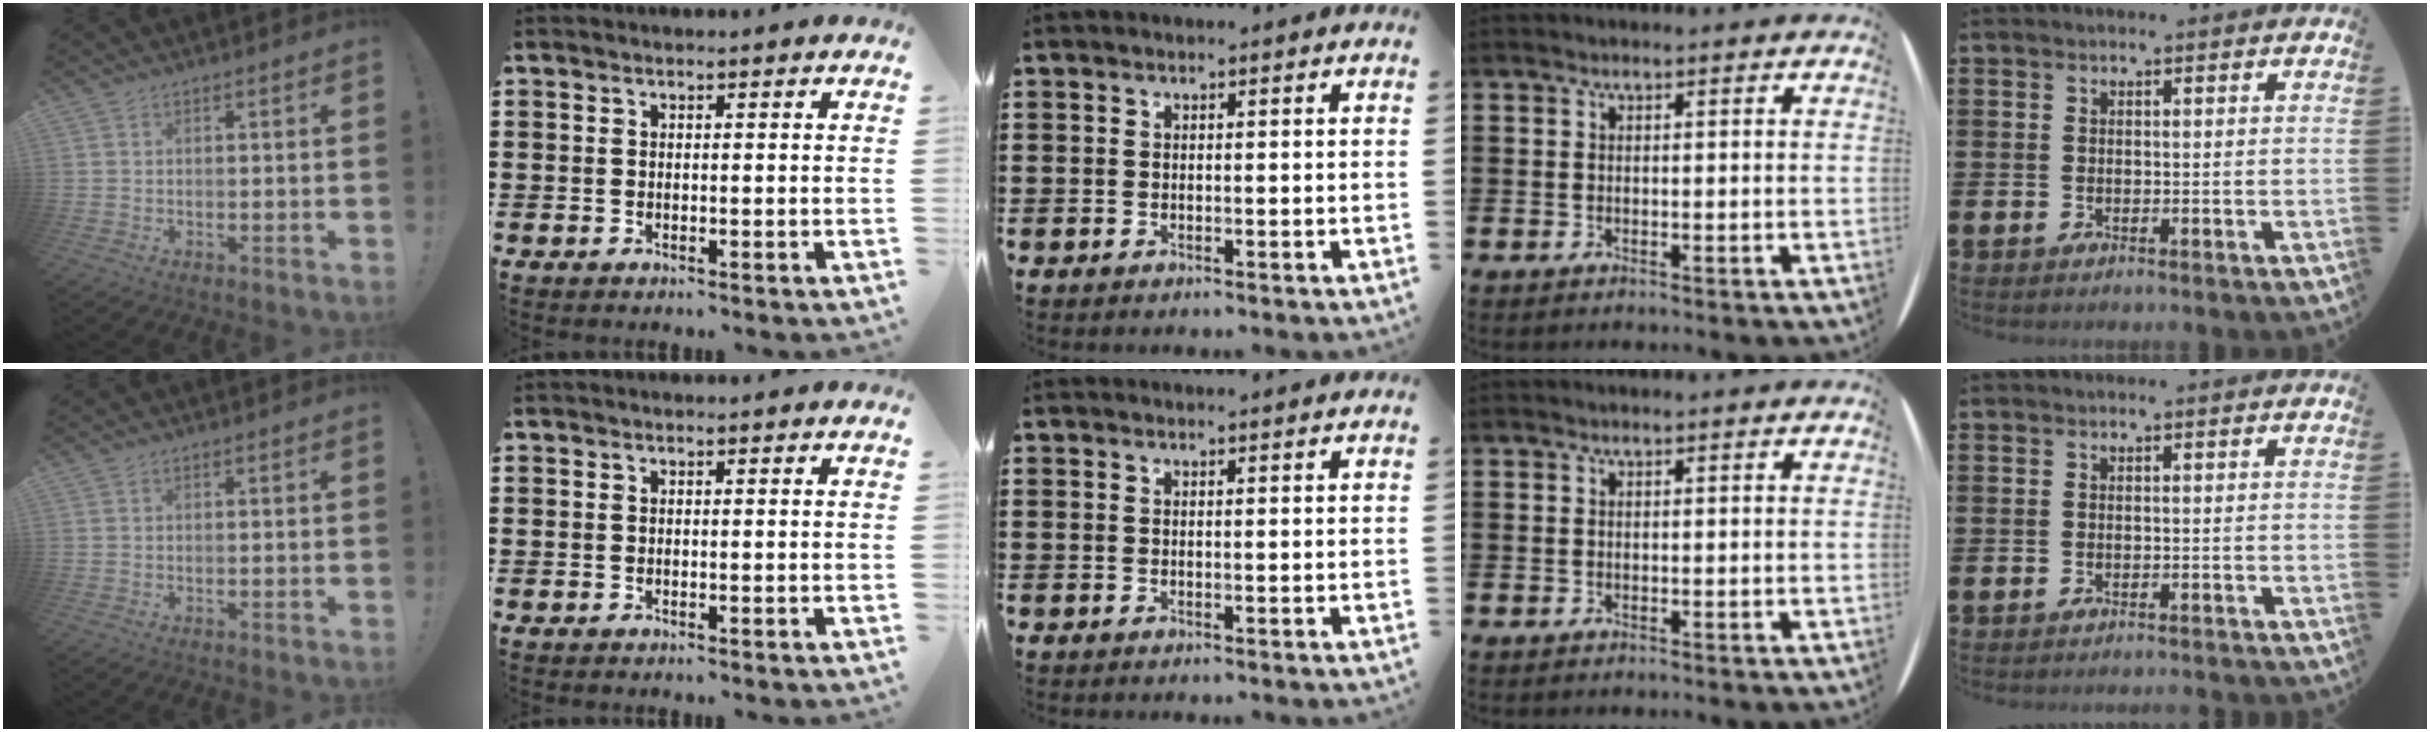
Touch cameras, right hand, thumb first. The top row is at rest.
{"middle": {"total": 0.7, "force": [0.7, 0.0, 0.1], "torque": [0.005, -0.005, 0.012]}}